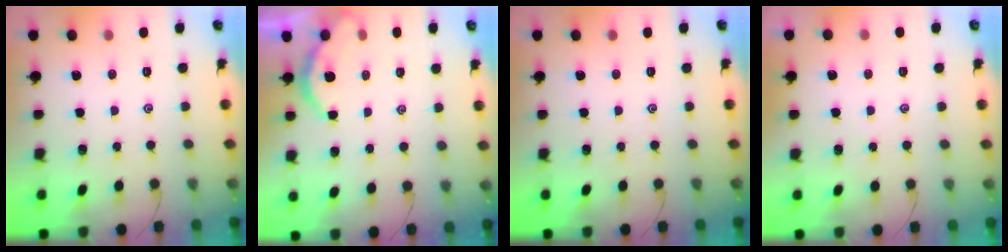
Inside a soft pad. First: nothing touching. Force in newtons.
{"total": 2.6, "press": 2.6, "slide": 0.2}
{"total": 0.0}
{"total": 1.9, "press": 1.8, "slide": 0.4}